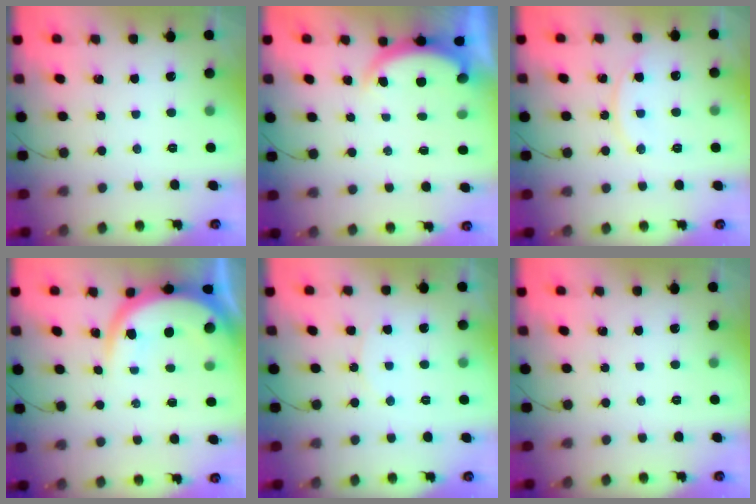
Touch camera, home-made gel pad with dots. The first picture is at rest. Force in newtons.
{"total": 3.8, "press": 3.8, "slide": 0.6}
{"total": 10.8, "press": 10.8, "slide": 0.8}
{"total": 9.9, "press": 9.9, "slide": 1.2}
{"total": 5.6, "press": 5.5, "slide": 0.7}
{"total": 0.0}